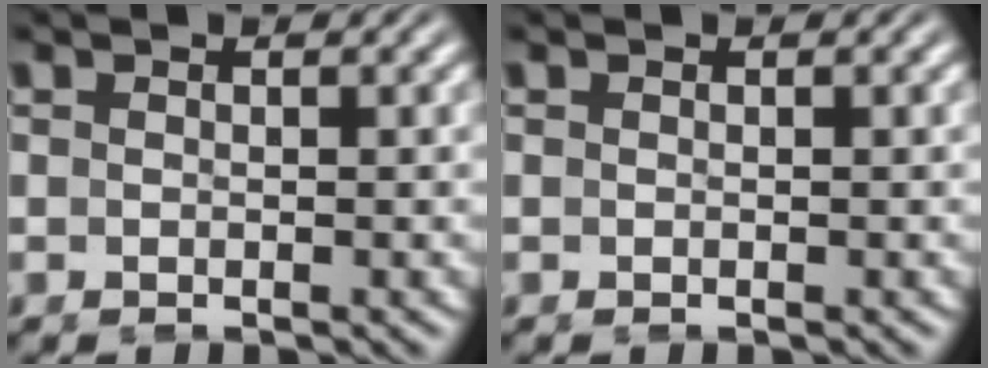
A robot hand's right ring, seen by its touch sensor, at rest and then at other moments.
{"total": 0.0}